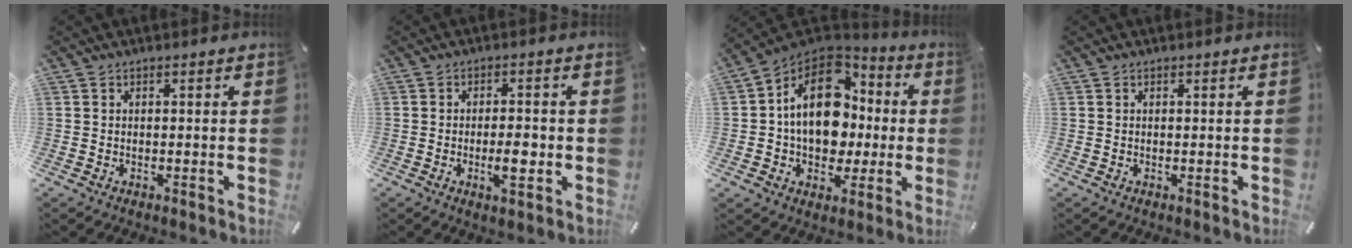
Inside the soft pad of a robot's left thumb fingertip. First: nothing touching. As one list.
[{"total": 5.4, "force": [-1.1, 2.2, 4.8], "torque": [-0.076, 0.001, -0.019]}, {"total": 17.7, "force": [1.1, 13.4, 11.5], "torque": [-0.203, 0.004, 0.025]}, {"total": 0.0}]